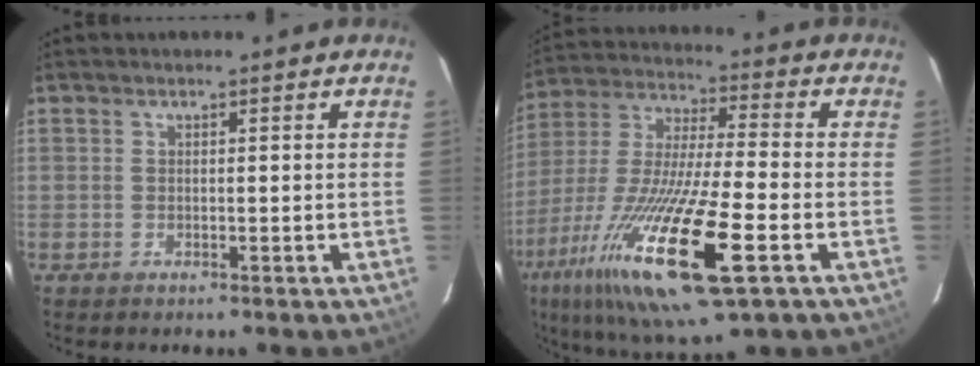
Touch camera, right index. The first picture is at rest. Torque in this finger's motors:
{"motor_torque": [2.14, 0.00, 1.05, 0.21]}